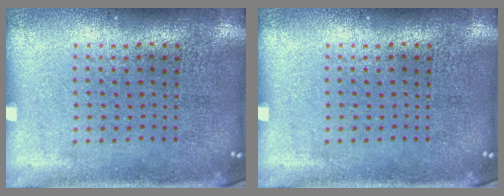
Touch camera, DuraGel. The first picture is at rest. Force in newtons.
{"total": 0.0}